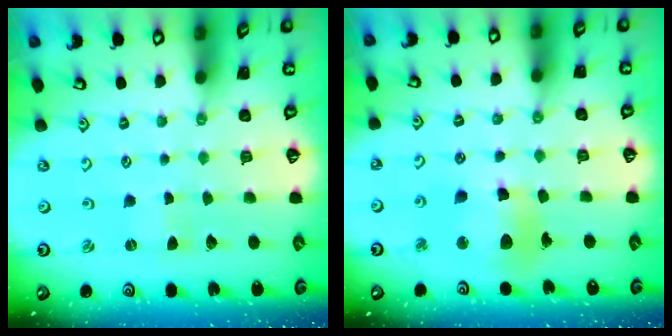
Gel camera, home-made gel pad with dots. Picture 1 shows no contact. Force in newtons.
{"total": 12.6, "press": 12.5, "slide": 1.5}